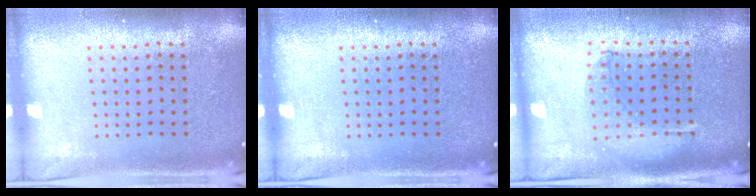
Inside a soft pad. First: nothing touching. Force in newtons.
{"total": 0.0}
{"total": 0.7, "press": 0.7, "slide": 0.2}